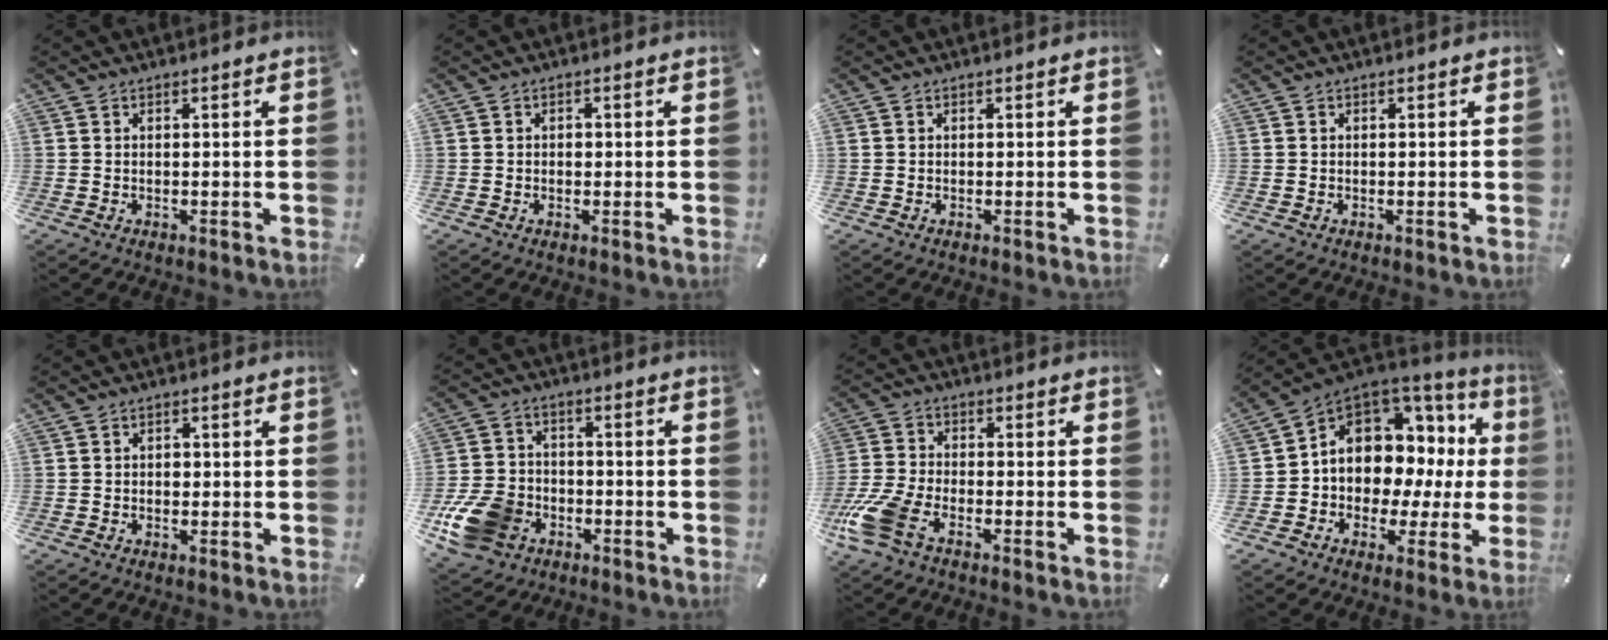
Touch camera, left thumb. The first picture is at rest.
{"total": 1.1, "force": [-0.1, 0.9, 0.6], "torque": [-0.012, 0.004, -0.003]}
{"total": 0.0}
{"total": 0.0}
{"total": 1.4, "force": [-0.1, 1.1, 0.8], "torque": [-0.008, 0.002, -0.005]}
{"total": 13.3, "force": [-5.7, 10.1, 6.6], "torque": [-0.141, 0.039, -0.101]}
{"total": 10.5, "force": [-5.8, 5.1, 7.1], "torque": [-0.164, 0.011, -0.112]}
{"total": 9.6, "force": [2.7, 8.1, 4.4], "torque": [-0.077, -0.040, 0.052]}